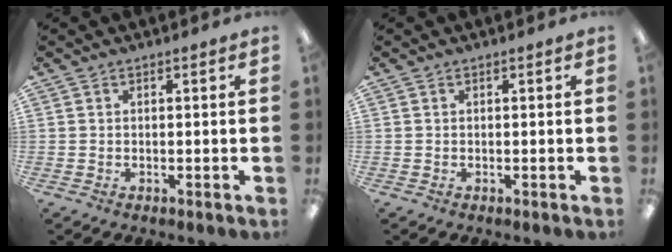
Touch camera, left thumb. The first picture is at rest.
{"total": 0.0}